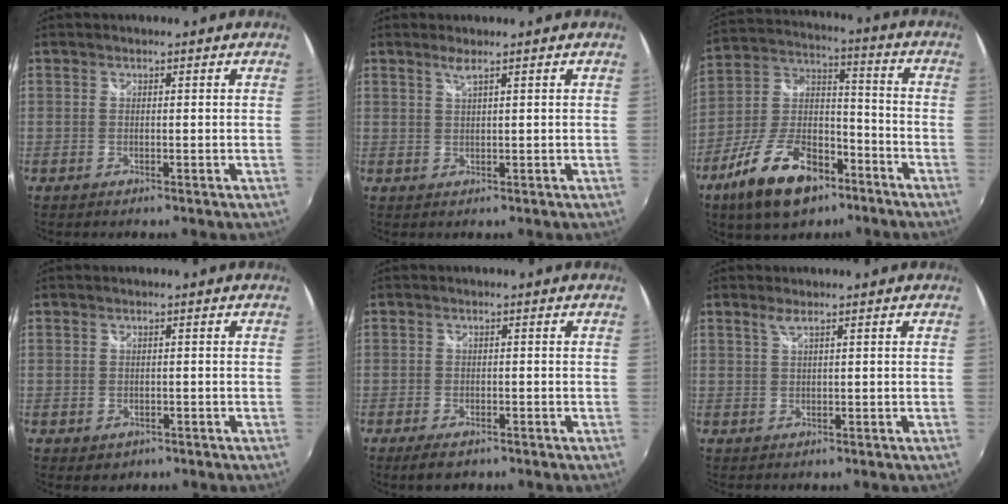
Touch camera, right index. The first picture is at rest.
{"total": 1.4, "force": [1.0, -0.2, 1.0], "torque": [-0.018, 0.000, 0.018]}
{"total": 18.0, "force": [-10.8, 8.6, 11.6], "torque": [-0.236, 0.004, -0.184]}
{"total": 2.4, "force": [-1.0, 2.0, 1.0], "torque": [-0.023, -0.006, -0.010]}
{"total": 4.0, "force": [-2.9, 1.7, 2.2], "torque": [-0.054, -0.013, -0.050]}
{"total": 1.2, "force": [0.8, -0.1, 0.9], "torque": [-0.016, 0.001, 0.015]}